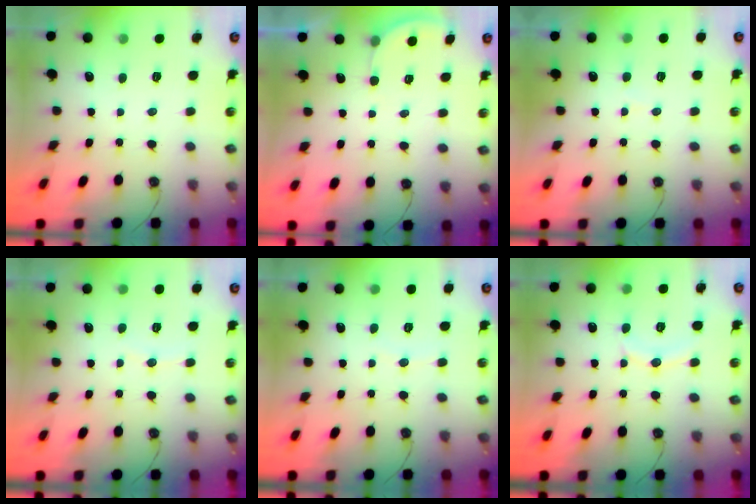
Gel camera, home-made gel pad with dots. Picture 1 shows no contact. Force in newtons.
{"total": 2.2, "press": 2.2, "slide": 0.2}
{"total": 5.3, "press": 5.3, "slide": 0.4}
{"total": 5.3, "press": 5.2, "slide": 1.1}
{"total": 2.6, "press": 2.6, "slide": 0.3}
{"total": 8.7, "press": 8.7, "slide": 0.7}